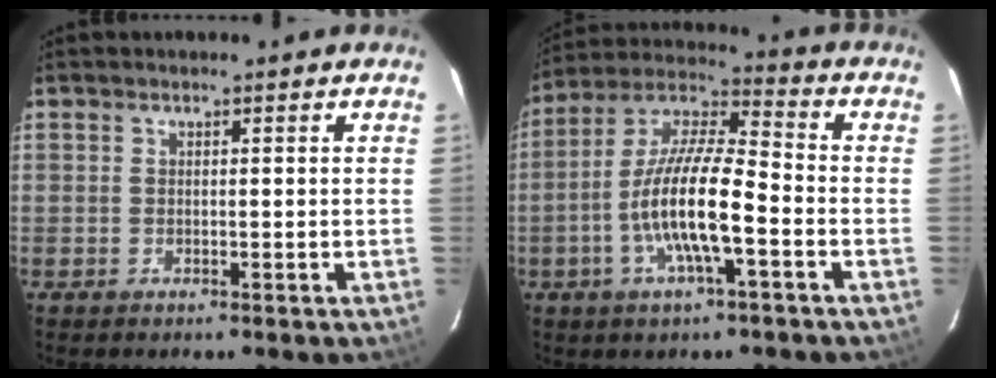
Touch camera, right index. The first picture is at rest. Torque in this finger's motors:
{"motor_torque": [1.34, -0.80, 1.05, 0.21]}